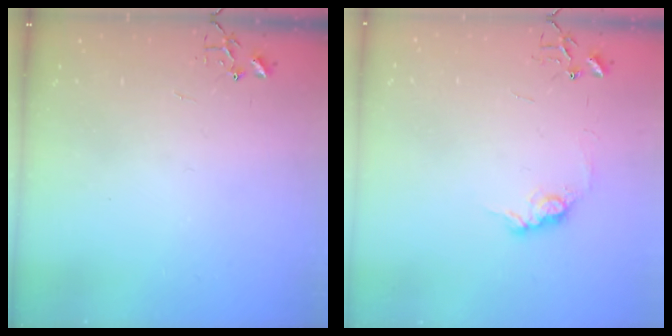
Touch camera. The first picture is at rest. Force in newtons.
{"total": 9.0, "press": 9.0, "slide": 0.4}